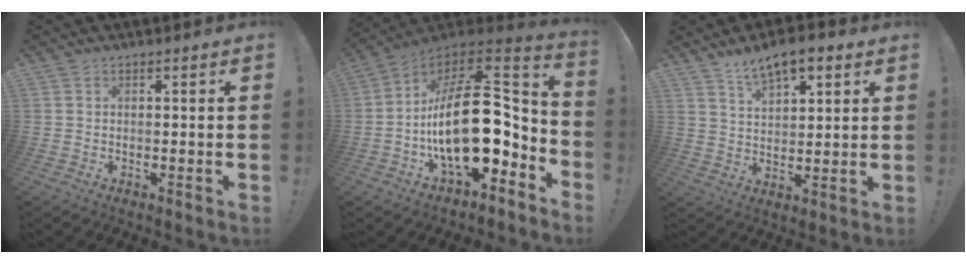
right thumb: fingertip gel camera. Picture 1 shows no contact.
{"total": 28.3, "force": [-2.3, 15.0, 23.9], "torque": [-0.420, 0.016, -0.026]}
{"total": 9.4, "force": [6.3, 4.5, 5.4], "torque": [-0.085, -0.026, 0.117]}